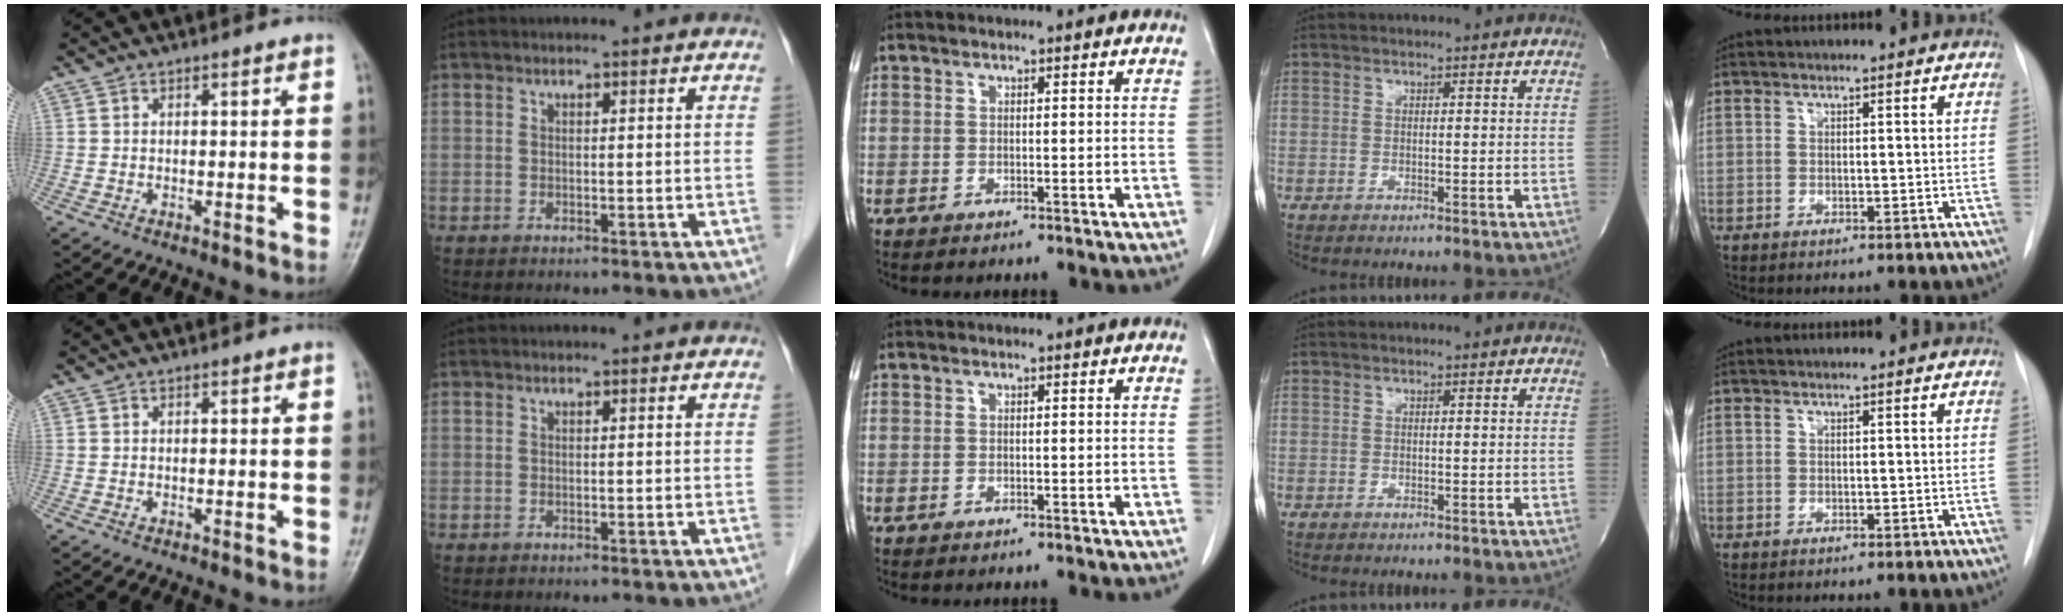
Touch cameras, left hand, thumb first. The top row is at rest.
{}